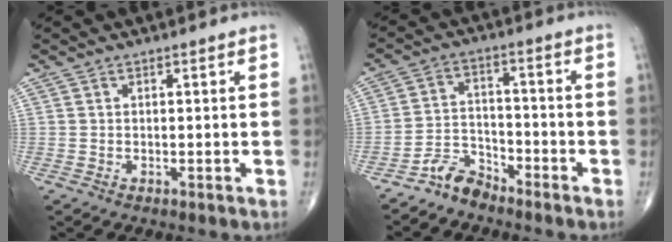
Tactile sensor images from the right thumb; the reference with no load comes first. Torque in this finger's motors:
{"motor_torque": [0.94, -0.06, 0.22, -0.80, -0.01]}